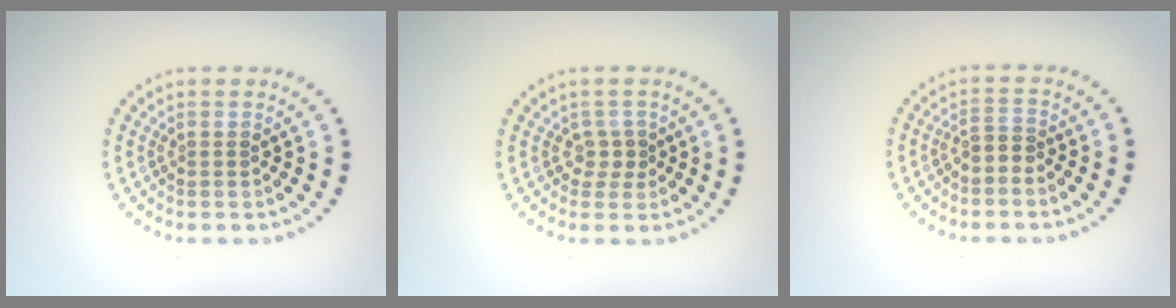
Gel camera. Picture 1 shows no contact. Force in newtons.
{"total": 1.6, "press": 1.2, "slide": 1.1}
{"total": 1.6, "press": 1.3, "slide": 0.9}